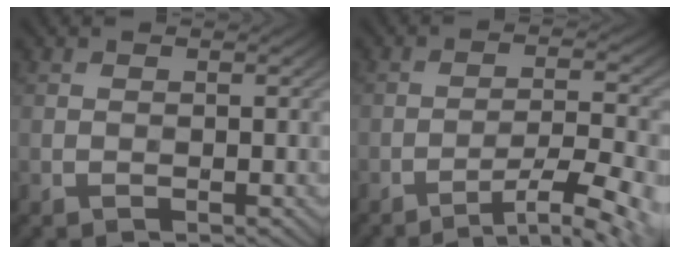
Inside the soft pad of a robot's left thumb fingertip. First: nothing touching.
{"total": 9.4, "force": [-6.2, 1.7, 6.9], "torque": [-0.118, 0.009, -0.092]}